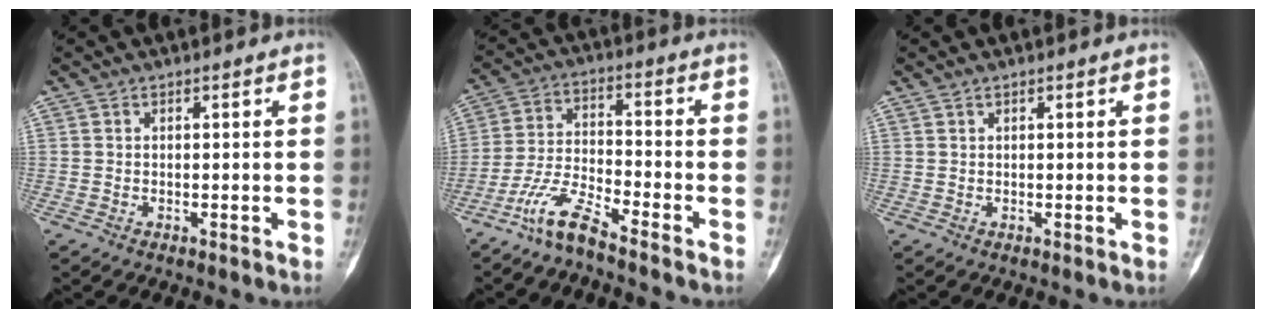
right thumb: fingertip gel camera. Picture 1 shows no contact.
{"total": 7.7, "force": [-6.2, 1.3, 4.3], "torque": [-0.092, 0.043, -0.131]}
{"total": 0.7, "force": [0.6, 0.2, 0.3], "torque": [0.001, -0.001, 0.012]}